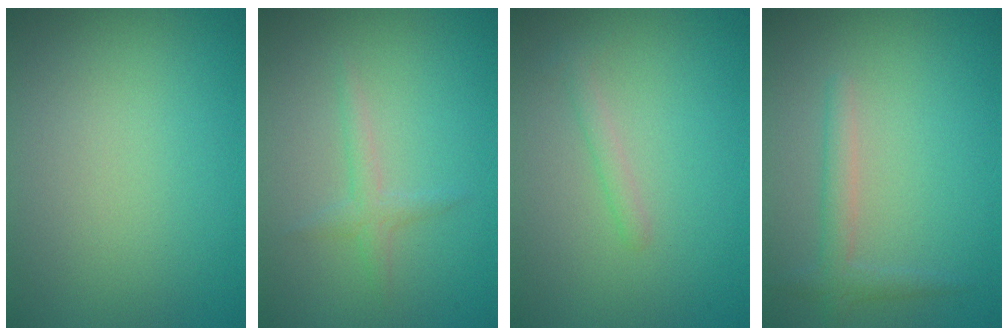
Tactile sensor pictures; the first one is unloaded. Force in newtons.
{"total": 1.5, "press": 1.5, "slide": 0.0}
{"total": 1.1, "press": 1.1, "slide": 0.0}
{"total": 1.9, "press": 1.9, "slide": 0.0}